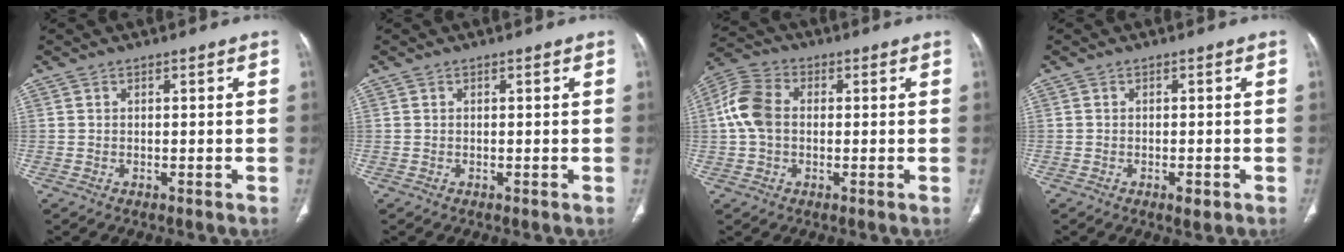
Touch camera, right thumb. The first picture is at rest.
{"total": 0.0}
{"total": 8.9, "force": [0.4, 6.3, 6.2], "torque": [-0.134, 0.024, 0.000]}
{"total": 1.7, "force": [-0.8, 0.7, 1.3], "torque": [-0.018, -0.001, -0.011]}